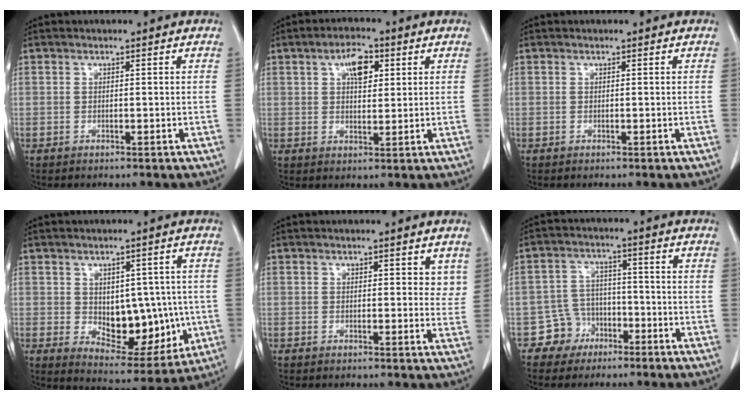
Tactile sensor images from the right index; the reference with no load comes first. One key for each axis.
{"total": 5.3, "fx": 2.1, "fy": 2.5, "fz": 4.2, "tx": -0.072, "ty": 0.009, "tz": 0.035}
{"total": 0.0}
{"total": 12.3, "fx": -0.9, "fy": 7.1, "fz": 10.0, "tx": -0.129, "ty": 0.004, "tz": 0.013}
{"total": 2.8, "fx": 1.5, "fy": 1.6, "fz": 1.7, "tx": -0.005, "ty": -0.007, "tz": 0.015}
{"total": 5.4, "fx": -3.0, "fy": 4.5, "fz": 0.0, "tx": 0.010, "ty": 0.016, "tz": -0.051}